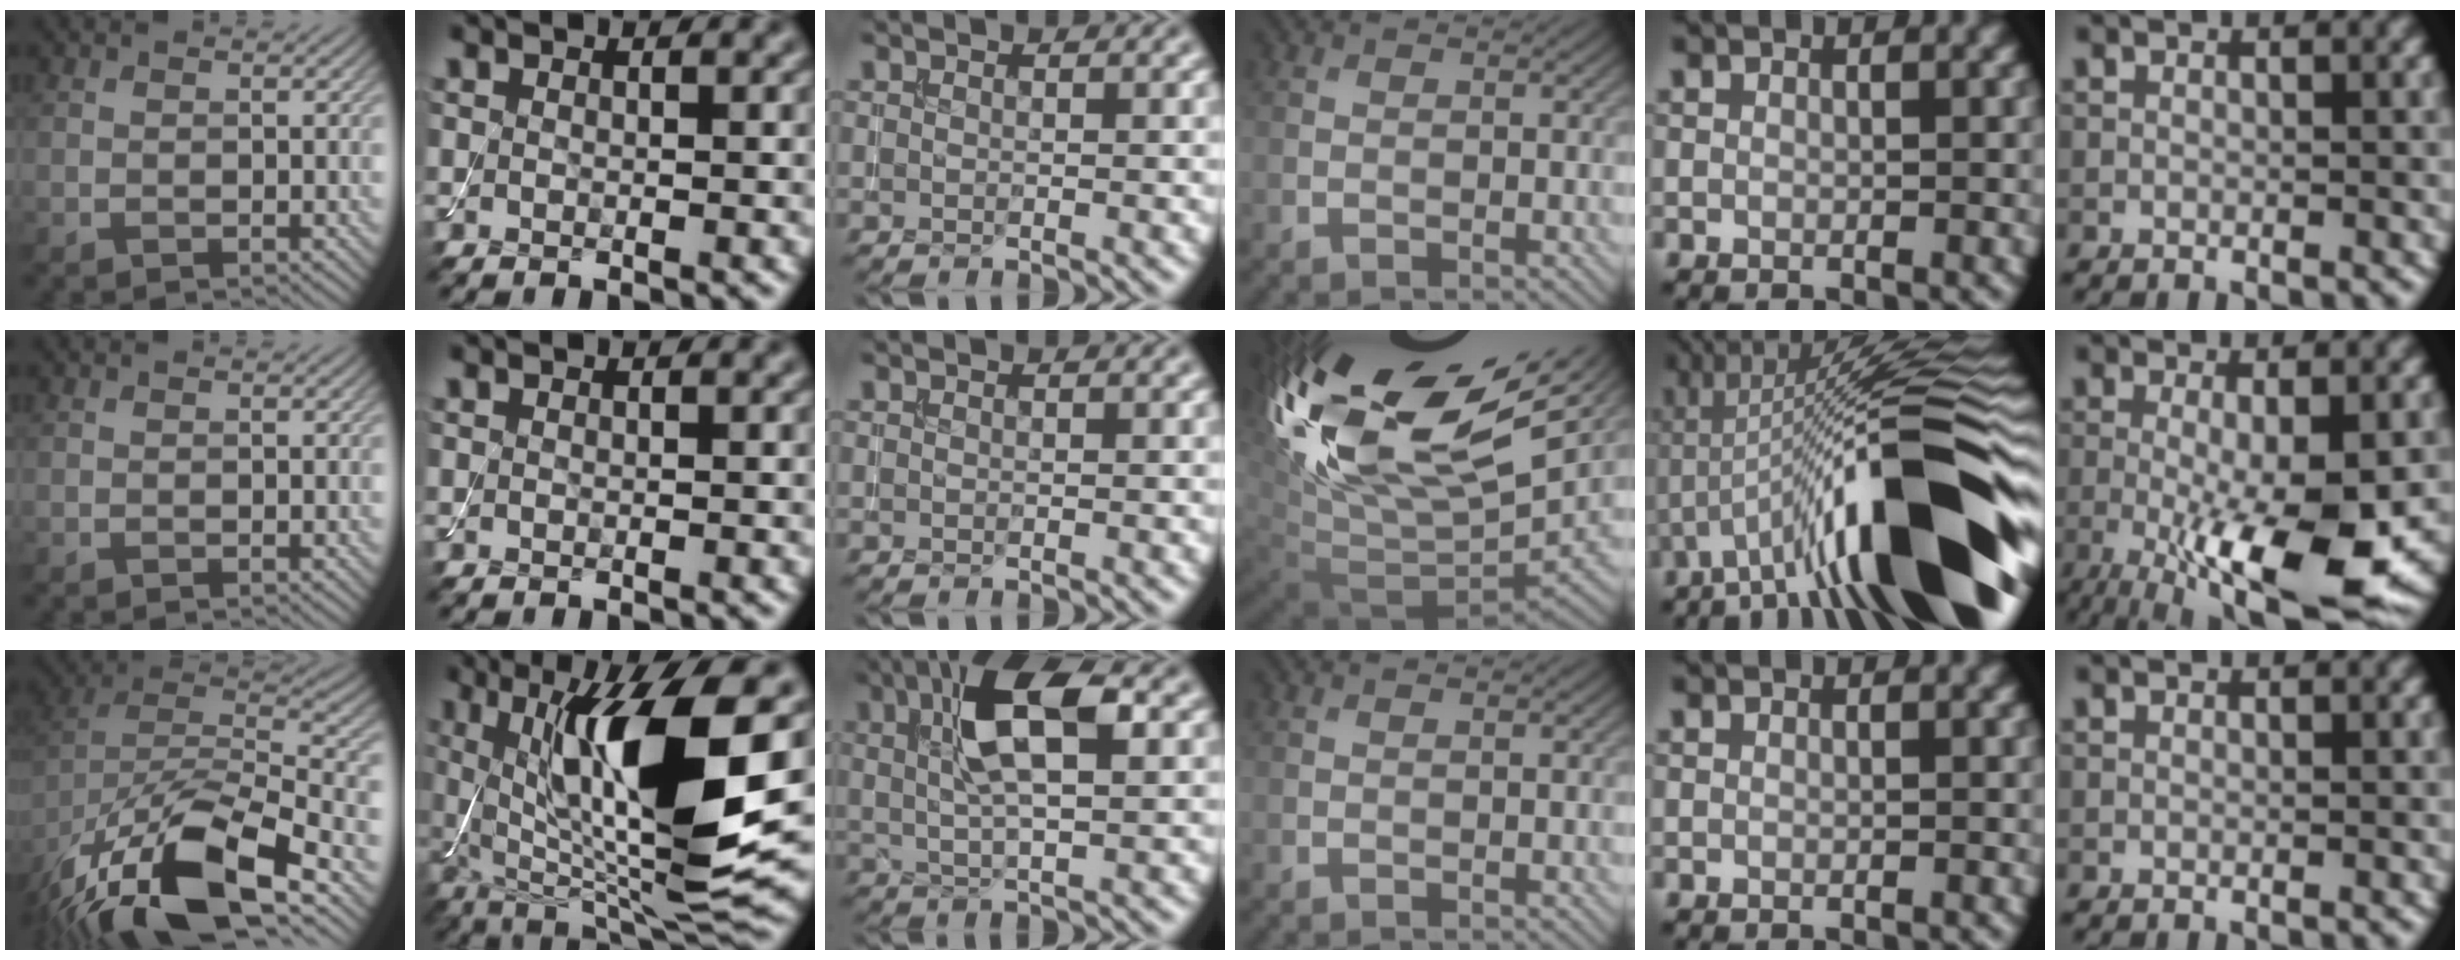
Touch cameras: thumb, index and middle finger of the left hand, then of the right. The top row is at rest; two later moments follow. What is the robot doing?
{"motion": "assemble", "object": "toy tower of hanoi"}